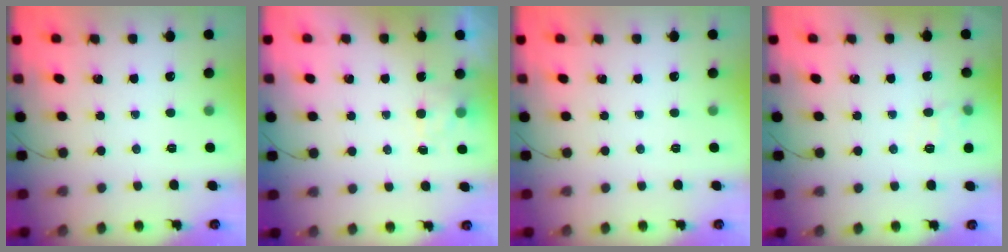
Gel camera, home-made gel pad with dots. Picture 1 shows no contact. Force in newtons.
{"total": 2.0, "press": 1.4, "slide": 1.3}
{"total": 0.0}
{"total": 7.5, "press": 7.3, "slide": 2.0}